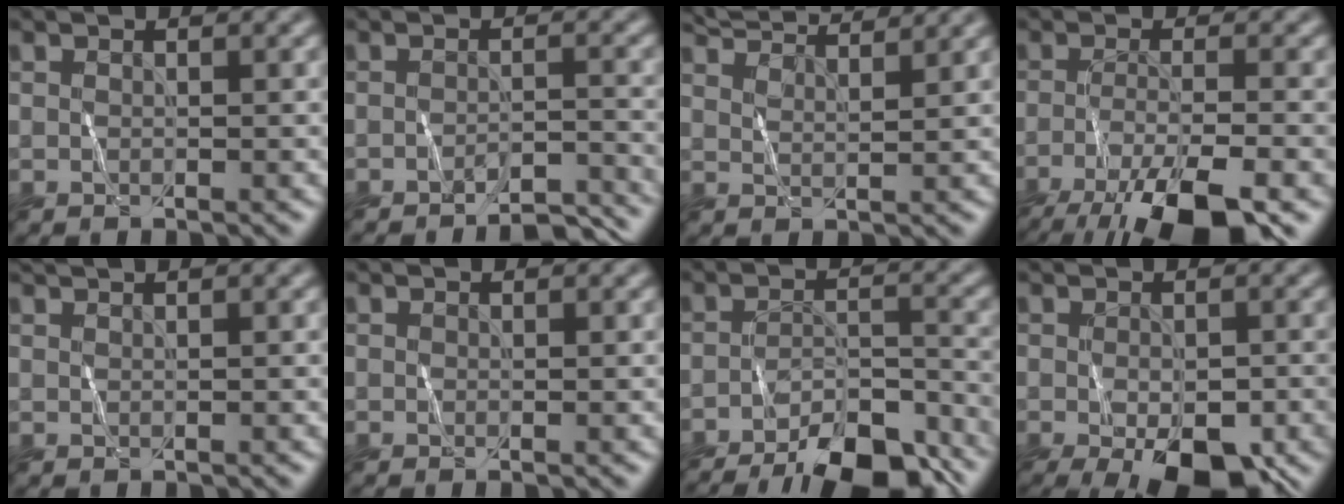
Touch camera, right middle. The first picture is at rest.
{"total": 3.0, "force": [-2.9, 0.1, 0.9], "torque": [-0.012, 0.007, -0.040]}
{"total": 6.1, "force": [5.6, 0.9, 2.4], "torque": [-0.038, 0.027, 0.065]}
{"total": 9.1, "force": [-5.6, 1.9, 6.9], "torque": [-0.109, -0.006, -0.102]}
{"total": 1.2, "force": [1.1, -0.1, 0.4], "torque": [-0.013, 0.005, 0.016]}
{"total": 0.8, "force": [0.7, 0.1, 0.2], "torque": [-0.003, -0.004, 0.002]}
{"total": 9.6, "force": [-7.9, 2.5, 4.9], "torque": [-0.064, -0.004, -0.122]}
{"total": 9.0, "force": [-3.9, 4.2, 7.0], "torque": [-0.103, -0.021, -0.048]}